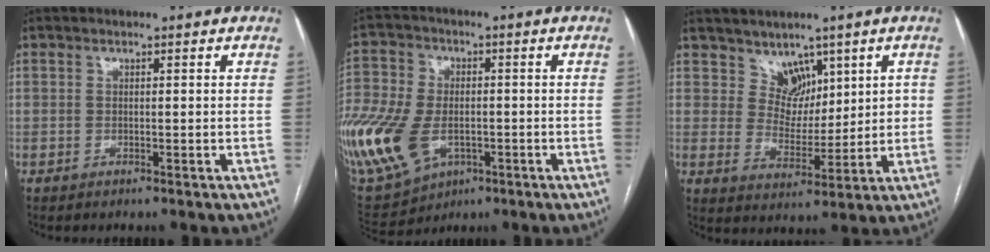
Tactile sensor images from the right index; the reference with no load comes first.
{"total": 31.4, "force": [-10.2, 21.9, 20.0], "torque": [-0.576, -0.014, -0.171]}
{"total": 5.5, "force": [3.6, 4.1, 0.8], "torque": [-0.006, 0.003, 0.069]}